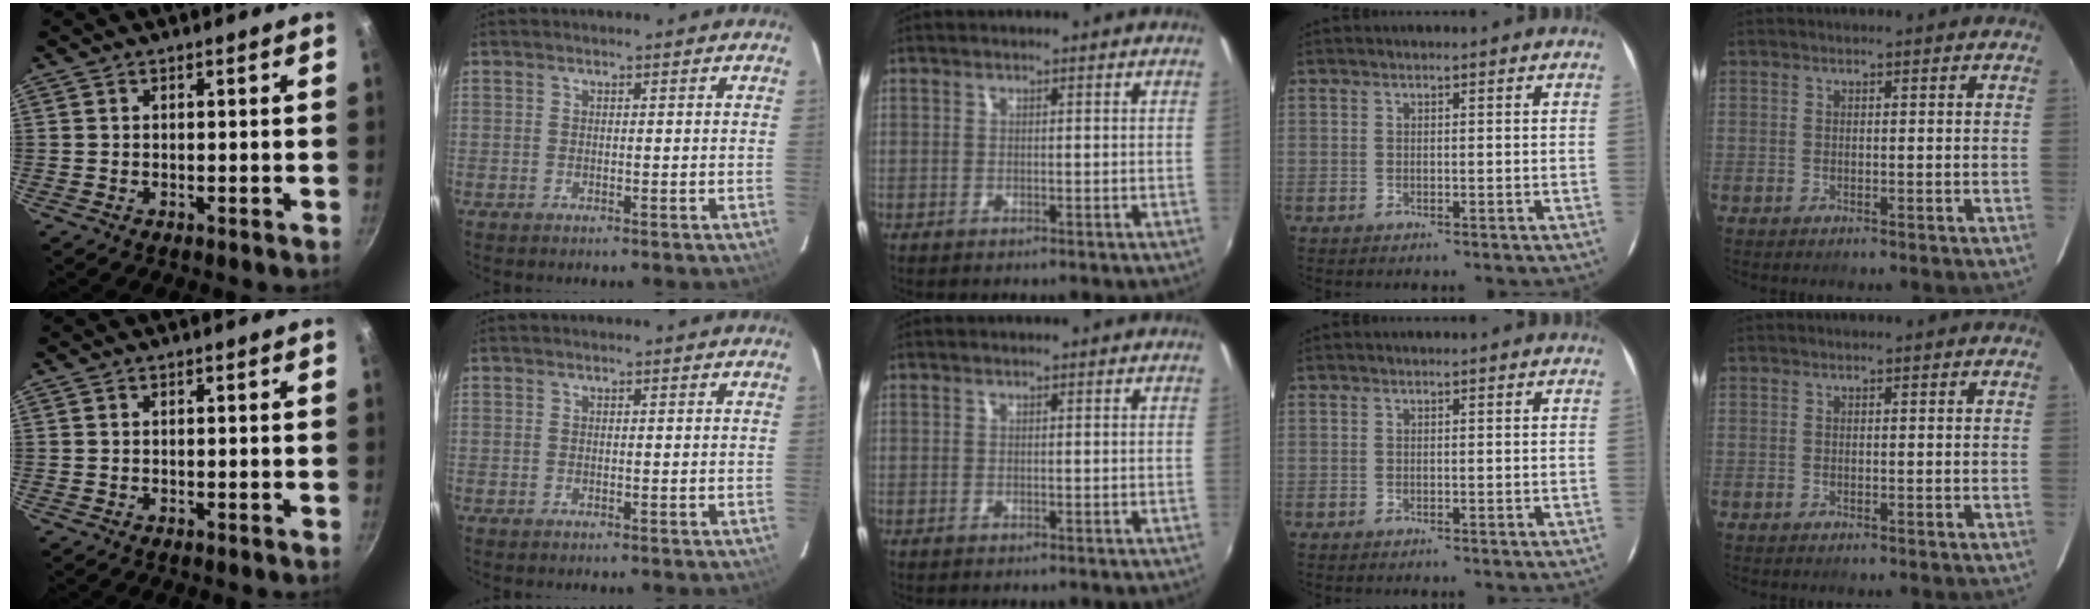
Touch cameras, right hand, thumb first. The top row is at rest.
{}